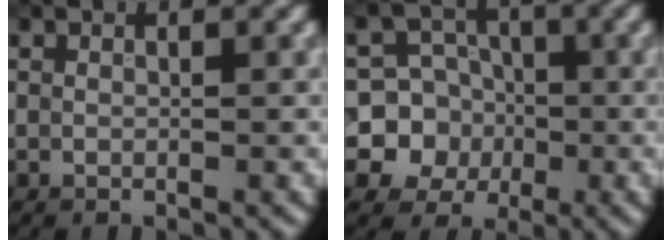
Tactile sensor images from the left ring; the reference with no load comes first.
{"total": 8.1, "force": [-1.3, 7.9, 1.4], "torque": [-0.021, 0.015, -0.045]}